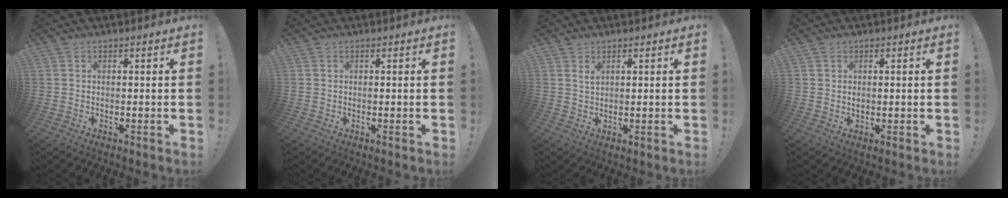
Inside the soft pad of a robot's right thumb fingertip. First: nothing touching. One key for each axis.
{"total": 0.0}
{"total": 1.9, "fx": 1.2, "fy": 0.6, "fz": 1.3, "tx": -0.016, "ty": -0.004, "tz": 0.018}
{"total": 0.8, "fx": 0.4, "fy": 0.7, "fz": 0.2, "tx": 0.004, "ty": -0.003, "tz": 0.006}